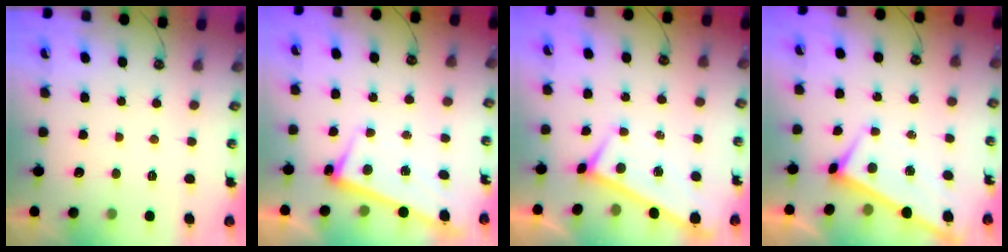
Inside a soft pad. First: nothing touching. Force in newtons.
{"total": 2.7, "press": 2.7, "slide": 0.5}
{"total": 0.0}
{"total": 1.7, "press": 1.7, "slide": 0.1}